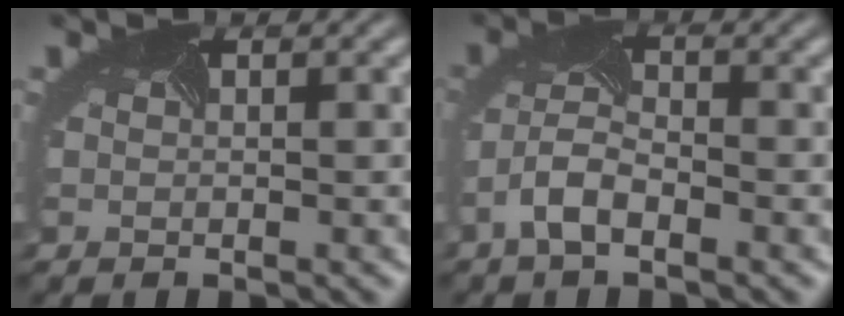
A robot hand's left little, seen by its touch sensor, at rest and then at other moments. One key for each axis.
{"total": 3.7, "fx": -2.3, "fy": 1.3, "fz": 2.6, "tx": -0.063, "ty": 0.002, "tz": -0.050}